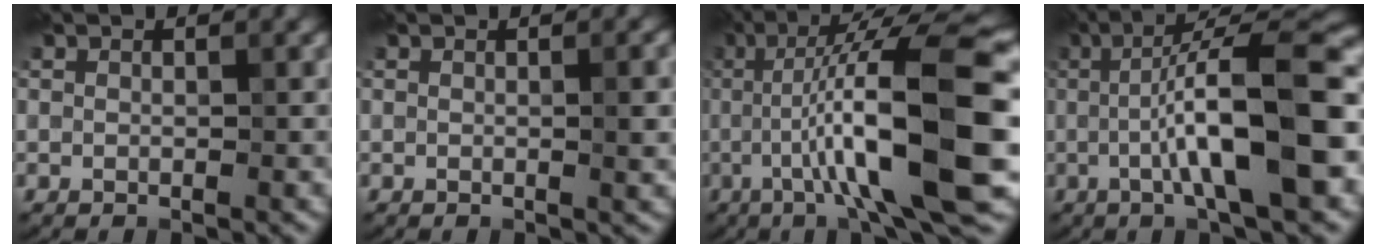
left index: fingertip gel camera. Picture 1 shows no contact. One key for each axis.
{"total": 2.1, "fx": 0.1, "fy": 0.5, "fz": 2.1, "tx": -0.024, "ty": 0.001, "tz": -0.001}
{"total": 14.1, "fx": -1.4, "fy": 2.4, "fz": 13.8, "tx": -0.203, "ty": 0.025, "tz": -0.024}
{"total": 11.2, "fx": -0.9, "fy": 2.1, "fz": 10.9, "tx": -0.154, "ty": 0.017, "tz": -0.021}